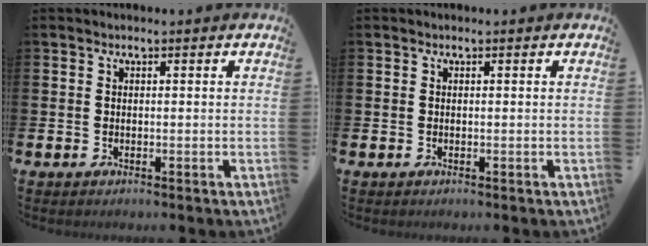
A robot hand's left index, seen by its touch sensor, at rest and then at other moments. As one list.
[{"total": 0.0}]